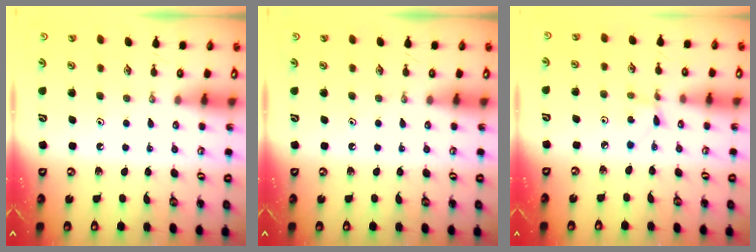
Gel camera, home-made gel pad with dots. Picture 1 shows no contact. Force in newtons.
{"total": 0.0}
{"total": 1.3, "press": 1.3, "slide": 0.1}